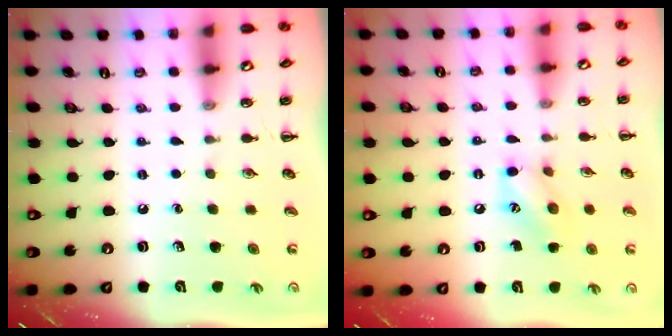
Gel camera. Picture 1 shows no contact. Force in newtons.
{"total": 9.7, "press": 9.7, "slide": 1.0}